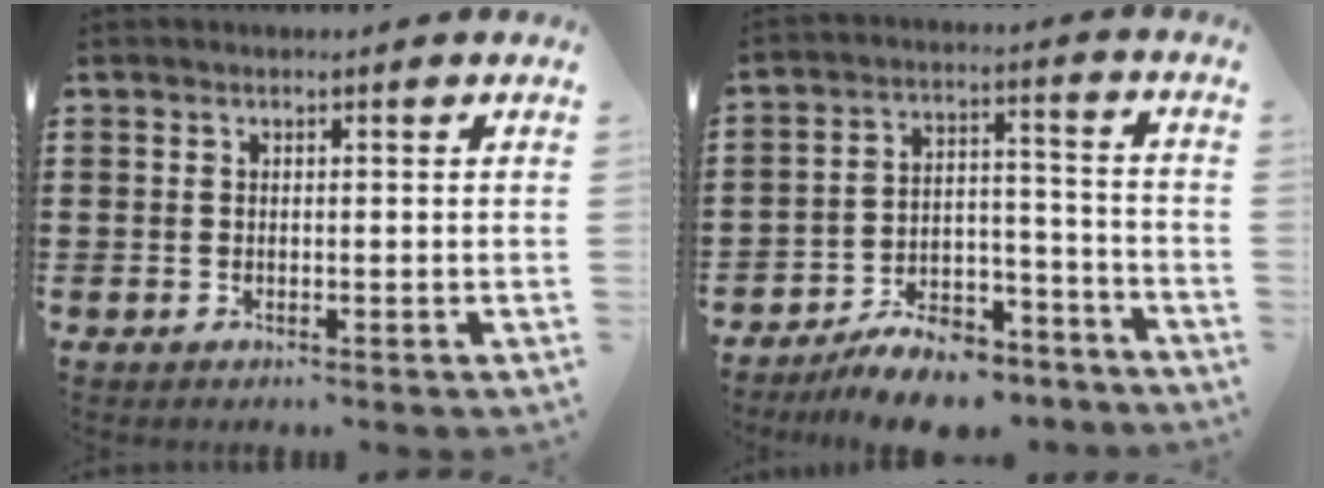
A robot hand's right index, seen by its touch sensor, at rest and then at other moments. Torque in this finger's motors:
{"motor_torque": [1.06, -1.08, 0.64, 0.04]}